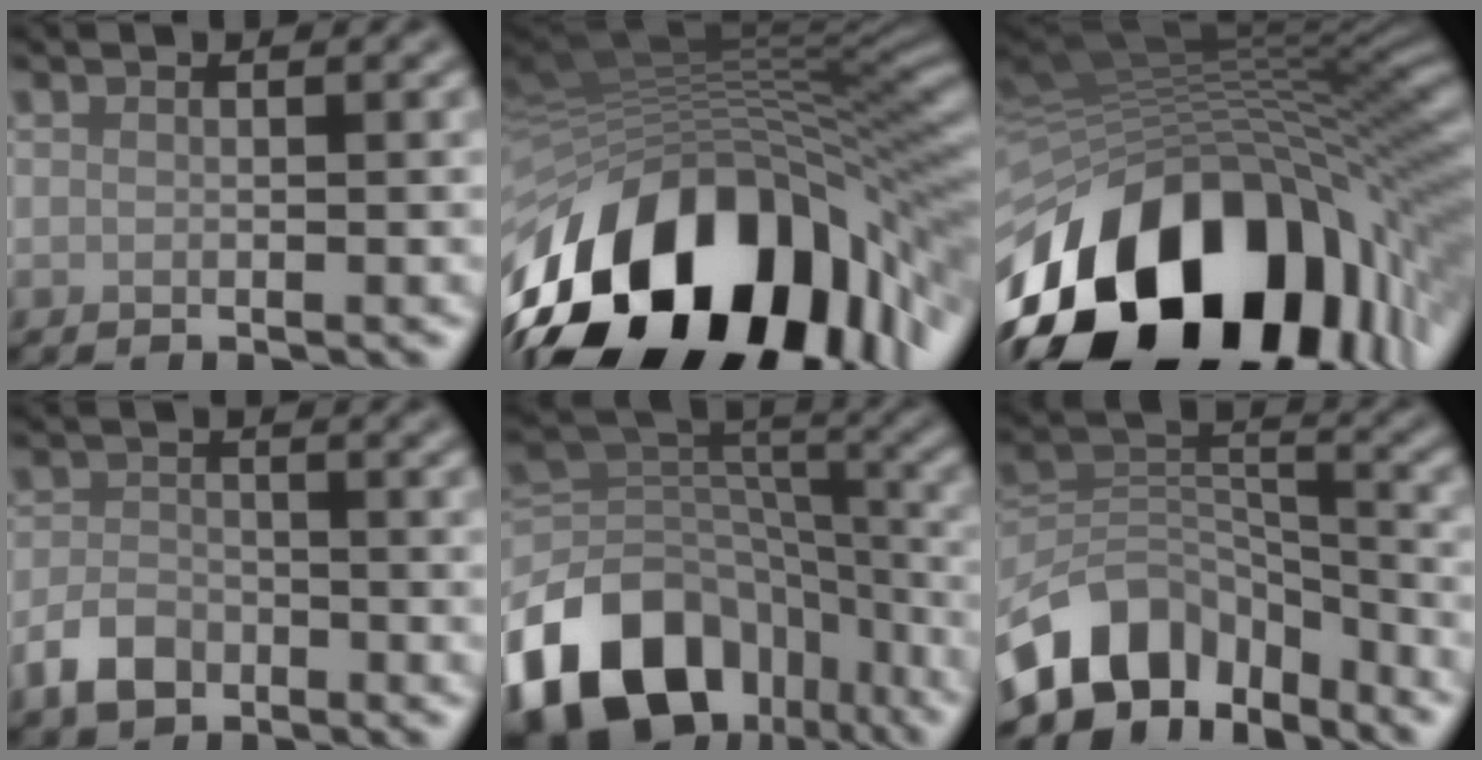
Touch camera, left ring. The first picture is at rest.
{"total": 17.4, "force": [-5.8, 9.9, 13.0], "torque": [-0.223, -0.013, -0.095]}
{"total": 19.1, "force": [-7.1, 11.8, 13.1], "torque": [-0.242, -0.011, -0.112]}
{"total": 3.3, "force": [-2.1, 2.0, 1.6], "torque": [-0.028, -0.001, -0.050]}
{"total": 15.4, "force": [-8.7, 9.9, 7.9], "torque": [-0.182, -0.006, -0.137]}
{"total": 9.7, "force": [-6.5, 5.9, 4.2], "torque": [-0.062, 0.000, -0.129]}